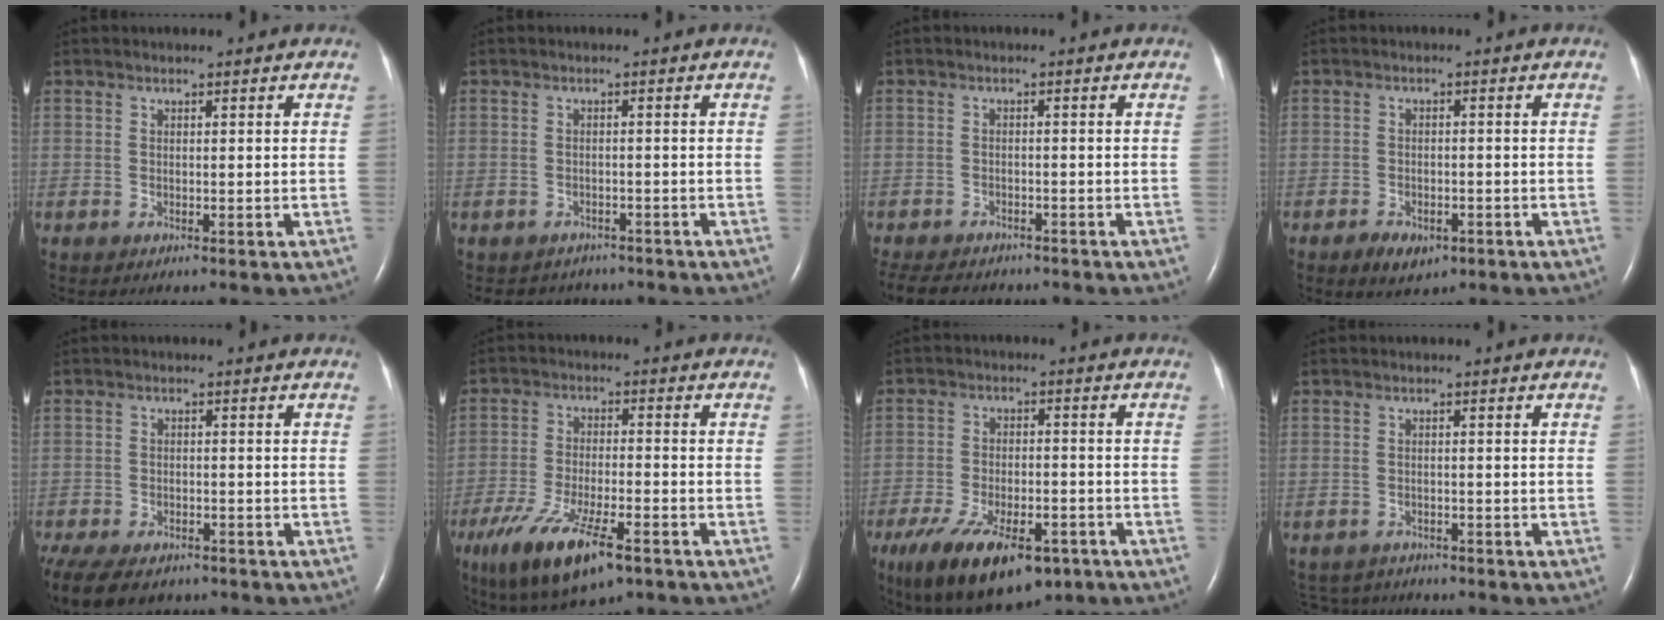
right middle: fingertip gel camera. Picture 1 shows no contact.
{"total": 4.5, "force": [-3.8, 2.3, -0.4], "torque": [0.004, 0.008, -0.051]}
{"total": 9.0, "force": [-7.6, 3.5, 3.3], "torque": [-0.066, -0.008, -0.107]}
{"total": 4.1, "force": [-2.4, 2.5, 2.2], "torque": [-0.034, 0.001, -0.027]}
{"total": 15.3, "force": [-10.8, 8.0, 7.2], "torque": [-0.201, -0.031, -0.153]}
{"total": 13.3, "force": [-8.0, 3.6, 10.0], "torque": [-0.196, -0.025, -0.134]}
{"total": 16.3, "force": [-10.1, 7.2, 10.6], "torque": [-0.202, -0.016, -0.157]}
{"total": 4.8, "force": [-4.5, 1.6, 0.1], "torque": [-0.002, -0.001, -0.068]}